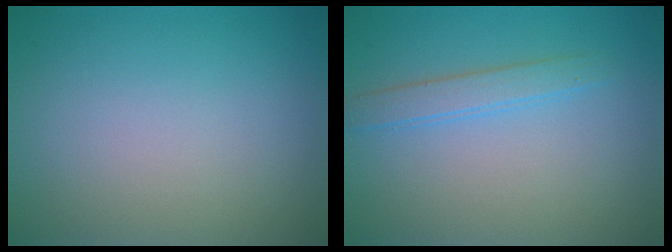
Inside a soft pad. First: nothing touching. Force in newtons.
{"total": 1.9, "press": 1.9, "slide": 0.1}